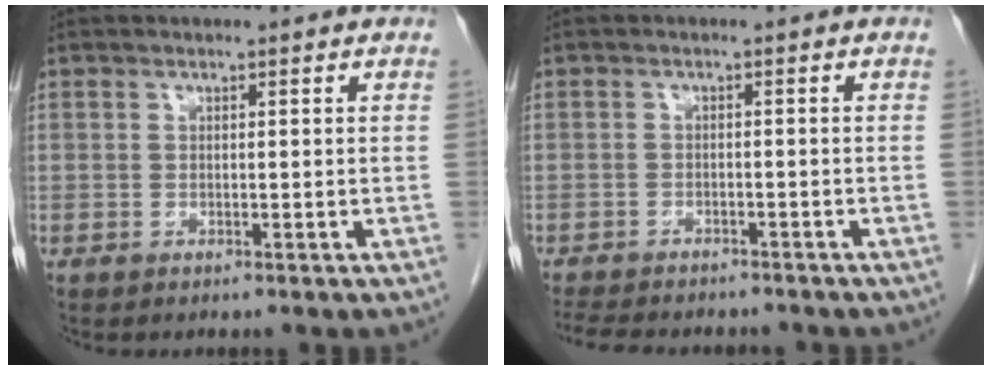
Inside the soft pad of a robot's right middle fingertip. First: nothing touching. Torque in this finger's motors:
{"motor_torque": [0.36, -0.34, 0.02, 0.01]}